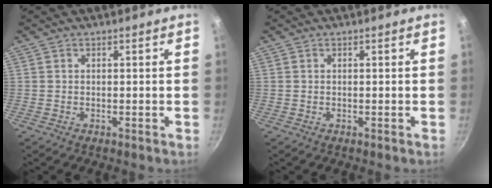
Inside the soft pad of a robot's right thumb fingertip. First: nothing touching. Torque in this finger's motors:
{"motor_torque": [0.08, -0.24, 0.42, -0.24, -0.01]}